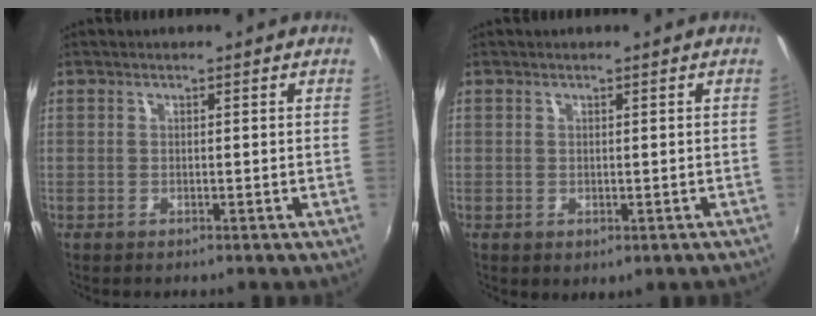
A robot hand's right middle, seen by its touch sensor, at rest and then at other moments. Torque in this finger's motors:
{"motor_torque": [0.98, -1.16, 0.52, 0.09]}